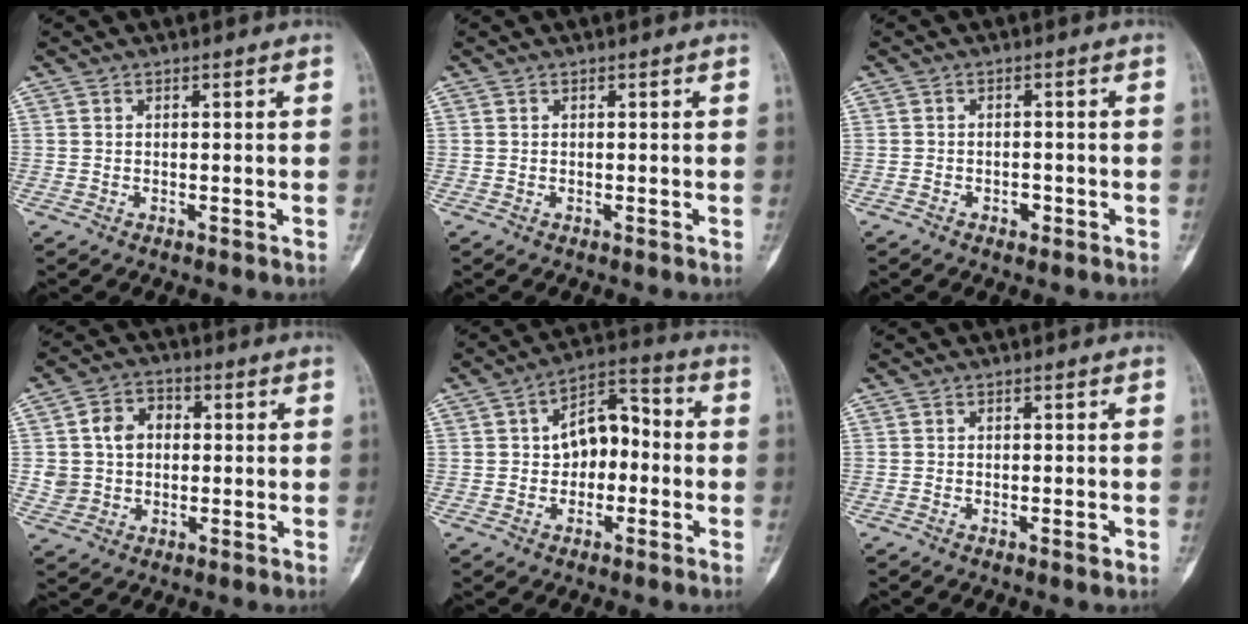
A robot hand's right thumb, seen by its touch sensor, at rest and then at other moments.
{"total": 0.0}
{"total": 1.8, "force": [-0.9, 1.3, 0.9], "torque": [-0.008, 0.008, -0.013]}
{"total": 8.6, "force": [1.0, 7.2, 4.7], "torque": [-0.057, 0.013, 0.013]}
{"total": 9.7, "force": [-0.6, 6.3, 7.3], "torque": [-0.081, 0.040, -0.023]}
{"total": 1.1, "force": [-0.6, 0.3, 0.8], "torque": [-0.014, 0.000, -0.011]}